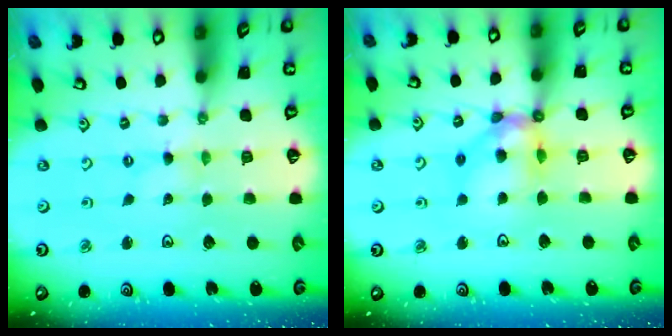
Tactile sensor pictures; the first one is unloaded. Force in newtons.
{"total": 12.4, "press": 12.3, "slide": 1.2}